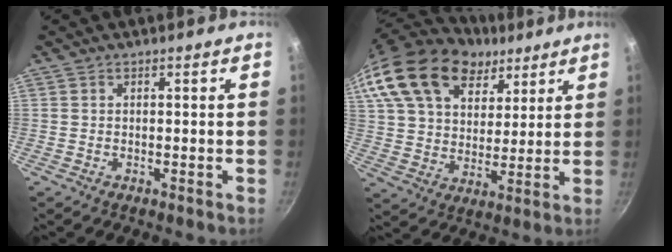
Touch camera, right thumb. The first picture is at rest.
{"total": 23.8, "force": [14.4, 14.7, 12.1], "torque": [-0.214, -0.012, 0.260]}